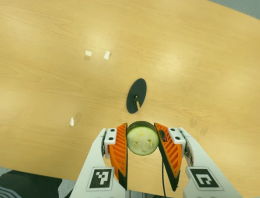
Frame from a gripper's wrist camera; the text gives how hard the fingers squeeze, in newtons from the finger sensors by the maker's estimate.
{"total": 10.0, "left": 9.1, "right": 10.8}